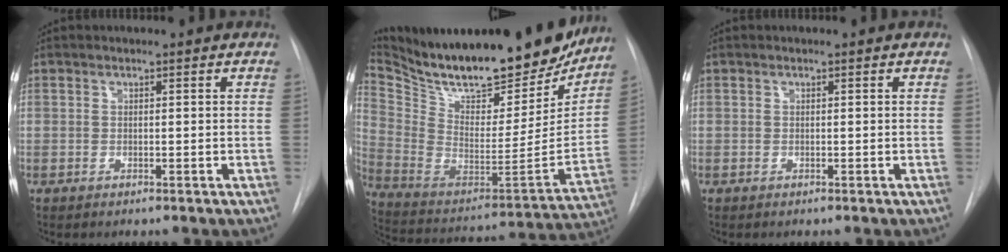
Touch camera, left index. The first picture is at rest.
{"total": 31.1, "force": [25.5, 8.9, 15.6], "torque": [-0.281, -0.046, 0.374]}
{"total": 0.0}